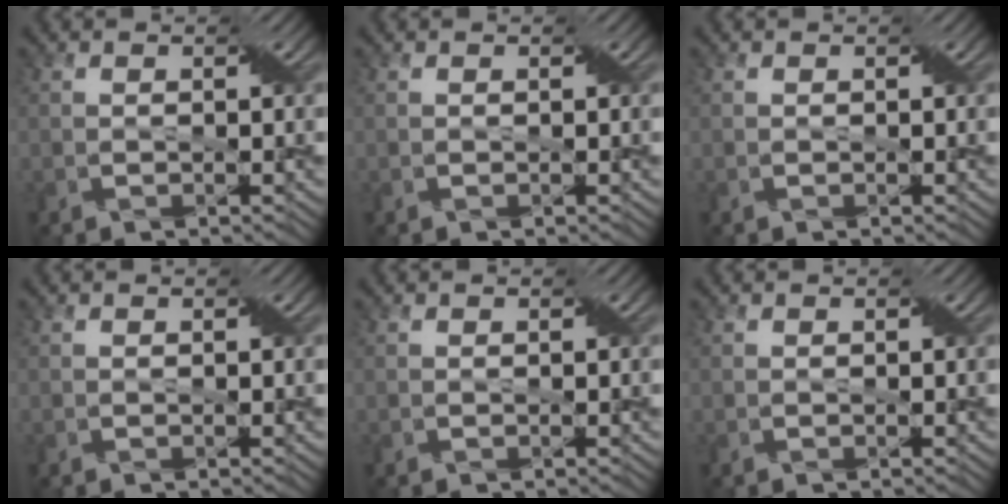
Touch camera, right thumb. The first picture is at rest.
{"total": 0.0}
{"total": 0.0}
{"total": 0.0}
{"total": 0.0}
{"total": 0.0}